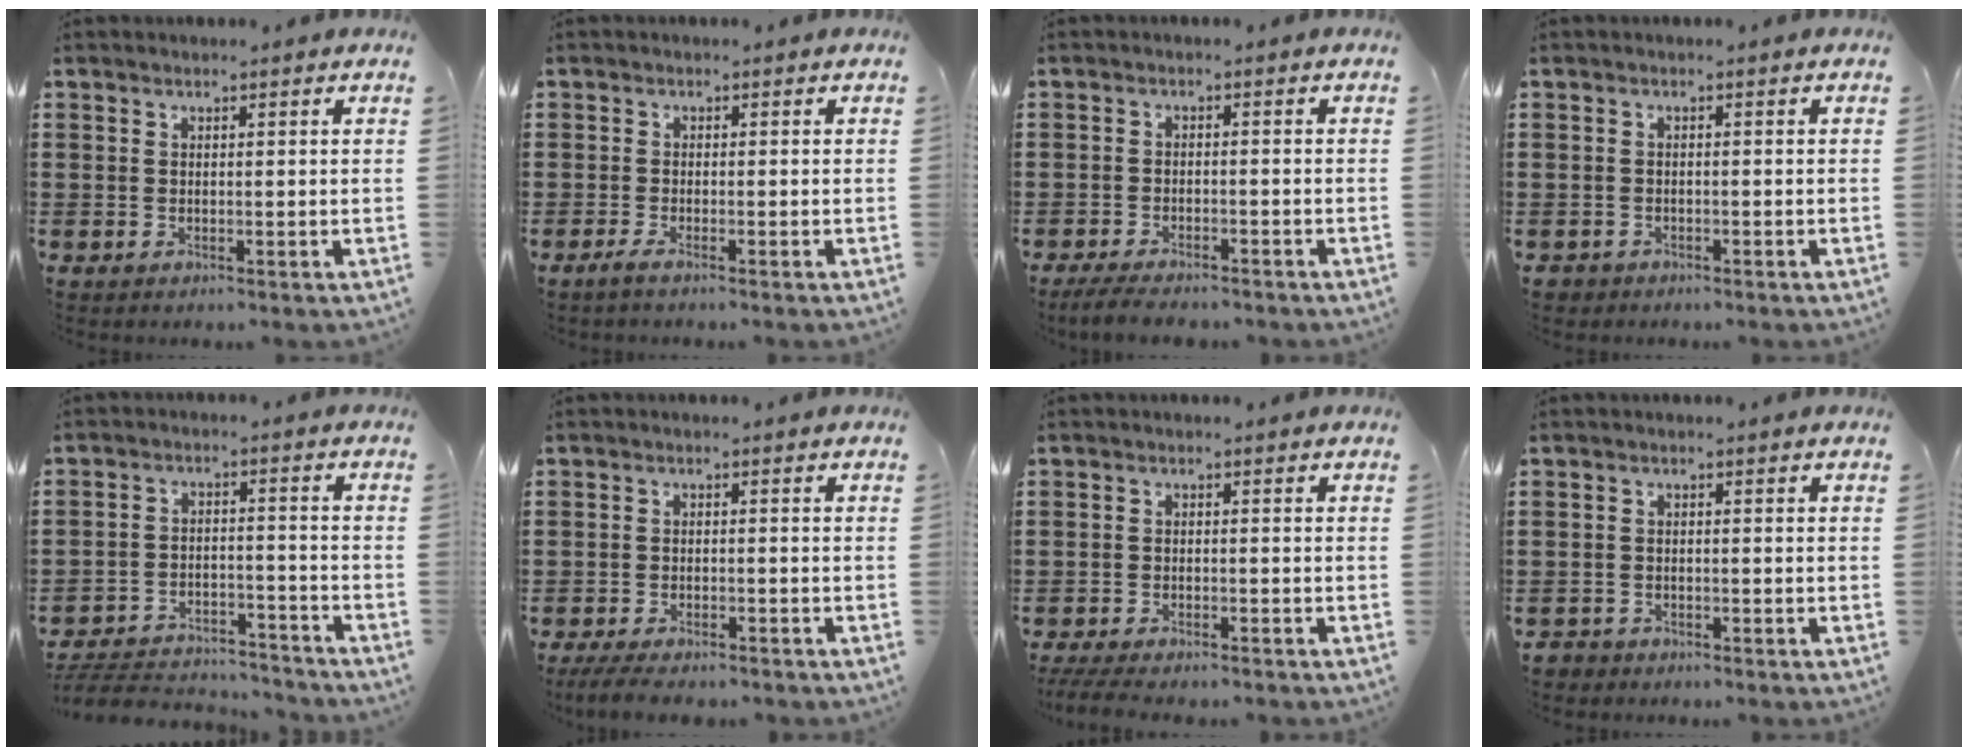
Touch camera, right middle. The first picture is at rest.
{"total": 1.0, "force": [-0.8, 0.0, 0.6], "torque": [-0.015, -0.003, -0.016]}
{"total": 3.1, "force": [-3.0, 0.3, 0.9], "torque": [-0.032, -0.006, -0.063]}
{"total": 0.9, "force": [-0.8, 0.4, 0.0], "torque": [-0.004, 0.001, -0.018]}
{"total": 5.4, "force": [-5.2, 0.9, 0.7], "torque": [-0.017, 0.007, -0.107]}
{"total": 3.0, "force": [-2.8, 0.3, 0.9], "torque": [-0.032, -0.007, -0.062]}
{"total": 2.6, "force": [-2.5, 0.1, 0.7], "torque": [-0.022, -0.005, -0.052]}
{"total": 1.4, "force": [-1.3, 0.4, 0.0], "torque": [-0.005, -0.001, -0.030]}